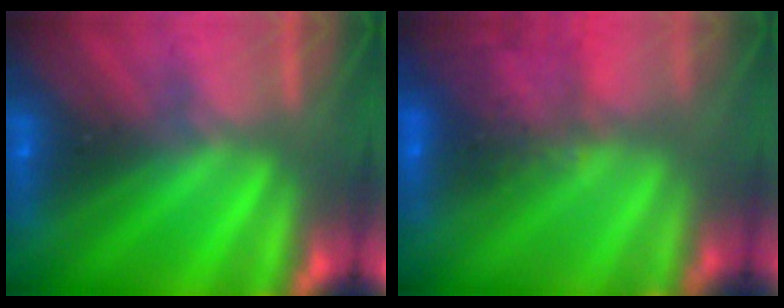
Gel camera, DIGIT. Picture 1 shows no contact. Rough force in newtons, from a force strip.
{"total": 7.4}